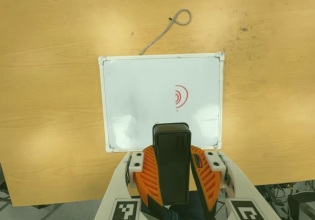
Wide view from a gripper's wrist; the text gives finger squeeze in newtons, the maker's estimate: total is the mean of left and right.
{"total": 9.5, "left": 9.3, "right": 9.6}